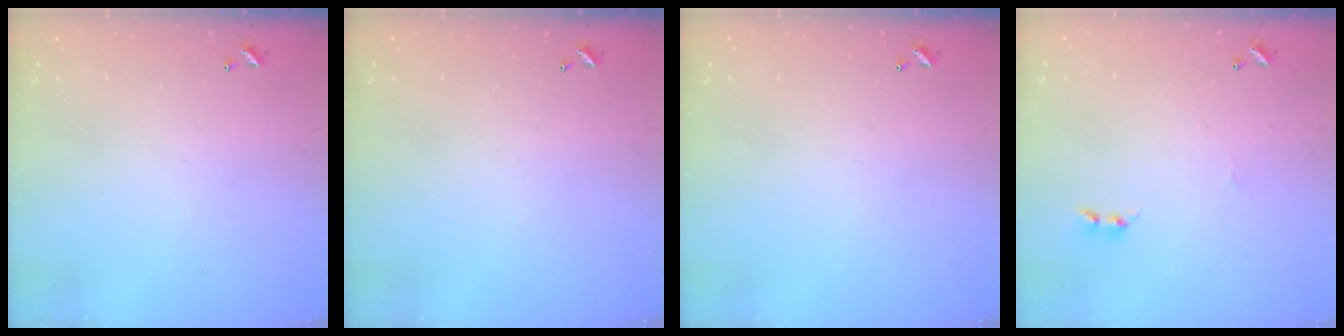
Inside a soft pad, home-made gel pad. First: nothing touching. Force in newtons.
{"total": 0.0}
{"total": 0.0}
{"total": 1.7, "press": 1.6, "slide": 0.5}